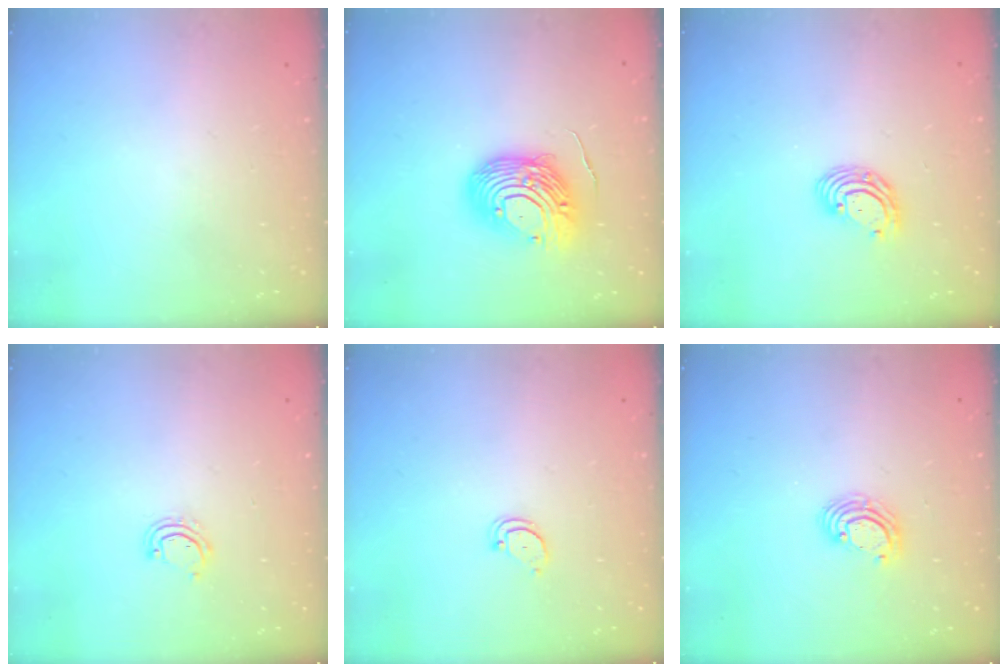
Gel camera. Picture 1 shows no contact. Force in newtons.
{"total": 14.3, "press": 14.2, "slide": 1.4}
{"total": 6.4, "press": 6.3, "slide": 1.2}
{"total": 2.7, "press": 2.7, "slide": 0.2}
{"total": 2.4, "press": 2.4, "slide": 0.2}
{"total": 4.0, "press": 3.9, "slide": 0.2}